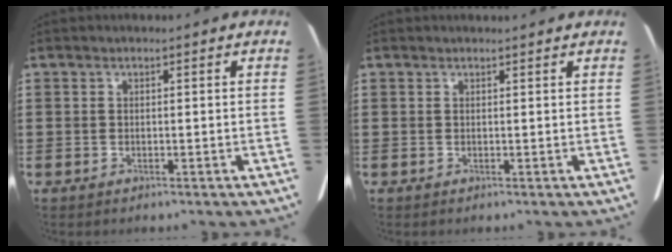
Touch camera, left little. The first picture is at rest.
{"total": 0.5, "force": [0.5, 0.0, 0.2], "torque": [0.003, -0.002, 0.007]}